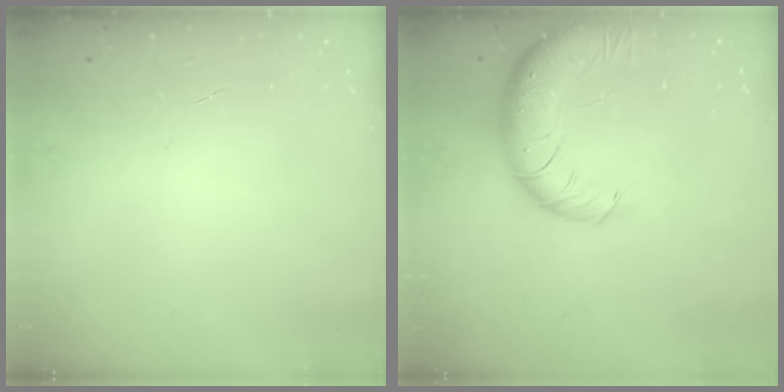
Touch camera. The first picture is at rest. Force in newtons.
{"total": 14.3, "press": 14.0, "slide": 2.9}